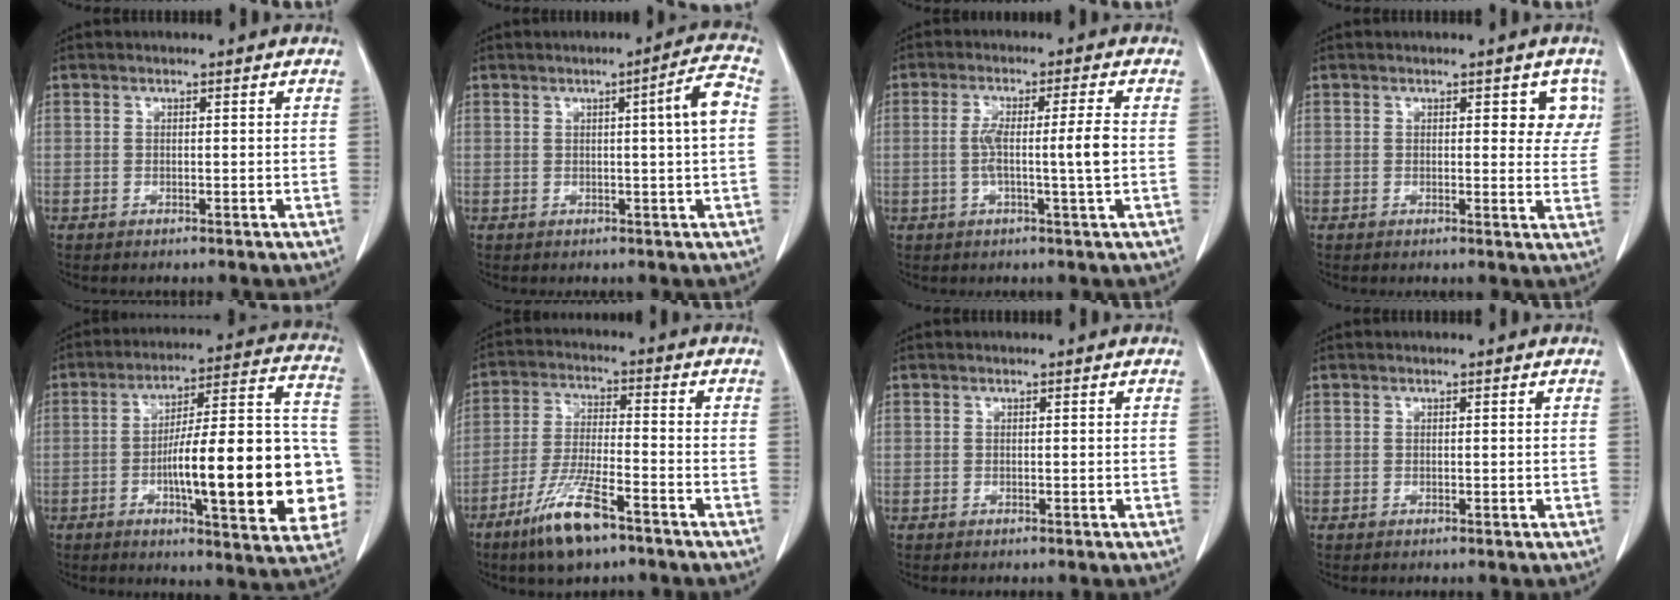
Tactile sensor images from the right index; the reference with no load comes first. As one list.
[{"total": 5.4, "force": [0.6, -0.5, 5.3], "torque": [-0.081, 0.004, 0.008]}, {"total": 6.3, "force": [-0.5, -0.6, 6.2], "torque": [-0.114, 0.006, -0.004]}, {"total": 4.3, "force": [1.9, 2.1, 3.3], "torque": [-0.020, 0.000, 0.014]}, {"total": 23.6, "force": [-4.9, 4.5, 22.7], "torque": [-0.251, 0.029, -0.058]}, {"total": 10.1, "force": [-6.6, 1.7, 7.5], "torque": [-0.154, -0.021, -0.122]}, {"total": 0.0}, {"total": 0.0}]